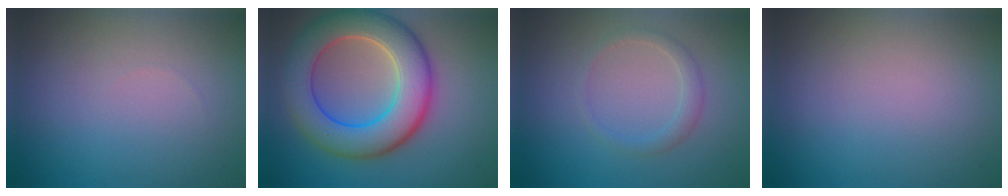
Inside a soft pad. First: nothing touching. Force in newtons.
{"total": 9.3, "press": 9.3, "slide": 0.8}
{"total": 1.5, "press": 1.5, "slide": 0.2}
{"total": 0.0}